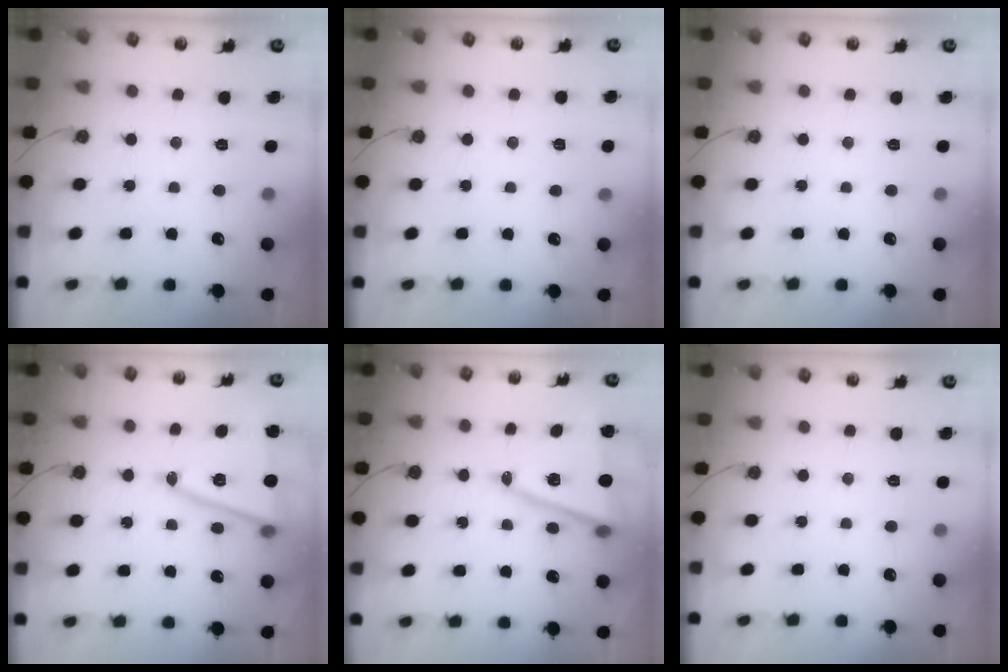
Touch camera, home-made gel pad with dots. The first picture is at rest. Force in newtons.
{"total": 4.6, "press": 2.3, "slide": 4.0}
{"total": 0.0}
{"total": 15.0, "press": 14.6, "slide": 3.7}
{"total": 14.3, "press": 13.8, "slide": 3.7}
{"total": 0.0}